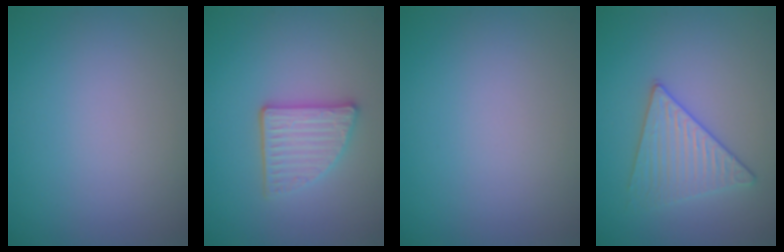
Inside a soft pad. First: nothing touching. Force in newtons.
{"total": 3.4, "press": 2.9, "slide": 1.7}
{"total": 0.0}
{"total": 3.2, "press": 3.2, "slide": 0.3}